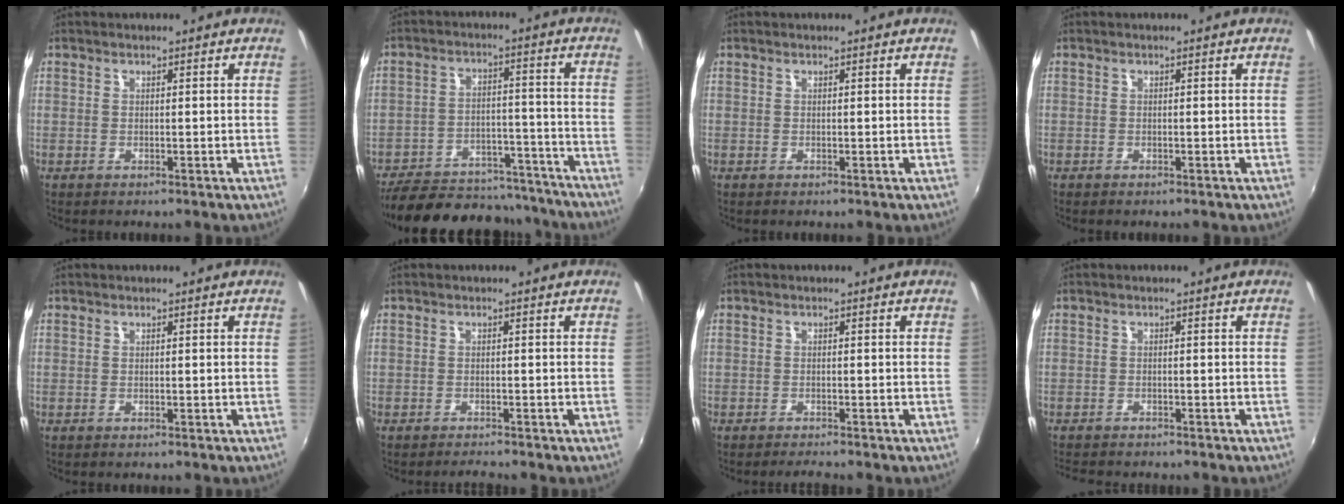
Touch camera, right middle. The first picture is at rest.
{"total": 24.0, "force": [-20.8, 8.7, 8.4], "torque": [-0.174, 0.024, -0.270]}
{"total": 0.0}
{"total": 0.5, "force": [-0.5, 0.2, 0.2], "torque": [-0.004, -0.003, -0.008]}
{"total": 0.0}
{"total": 1.5, "force": [-1.5, -0.1, 0.2], "torque": [-0.010, -0.006, -0.027]}
{"total": 1.8, "force": [-1.7, -0.1, 0.5], "torque": [-0.015, -0.009, -0.031]}
{"total": 4.7, "force": [-4.3, 0.9, 1.5], "torque": [-0.041, -0.018, -0.071]}